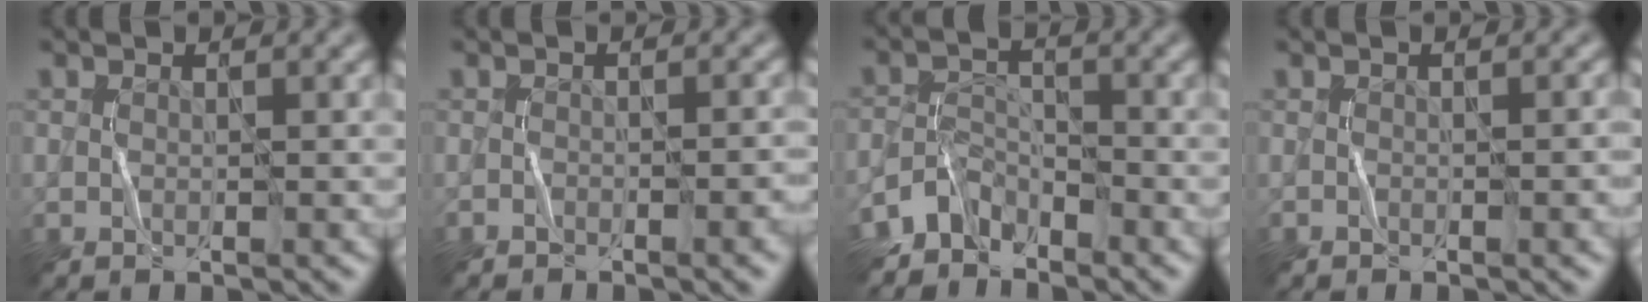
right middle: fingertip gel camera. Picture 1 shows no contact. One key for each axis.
{"total": 3.0, "fx": -2.0, "fy": 0.9, "fz": 2.0, "tx": -0.016, "ty": 0.018, "tz": -0.024}
{"total": 2.9, "fx": -2.7, "fy": 1.0, "fz": -0.3, "tx": 0.004, "ty": 0.015, "tz": -0.062}
{"total": 1.9, "fx": -0.9, "fy": 0.7, "fz": 1.6, "tx": -0.006, "ty": 0.013, "tz": -0.009}